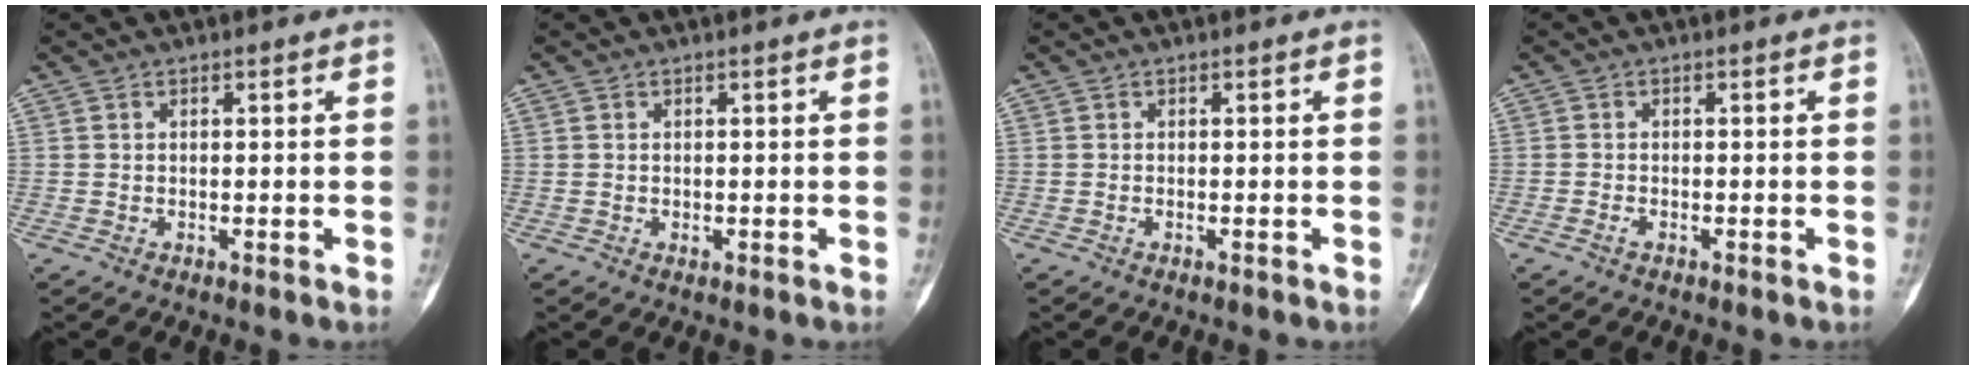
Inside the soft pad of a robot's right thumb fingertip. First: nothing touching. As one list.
[{"total": 0.0}, {"total": 0.0}, {"total": 1.0, "force": [-0.7, 0.5, 0.6], "torque": [-0.012, 0.001, -0.015]}]